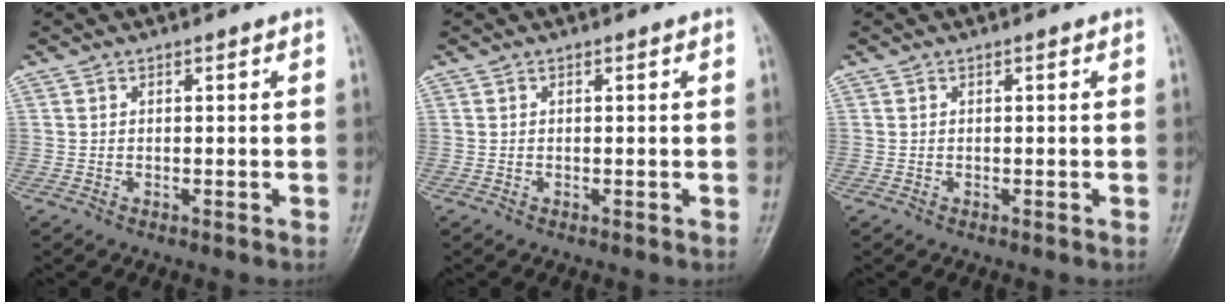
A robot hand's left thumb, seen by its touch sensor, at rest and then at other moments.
{"total": 0.0}
{"total": 0.0}